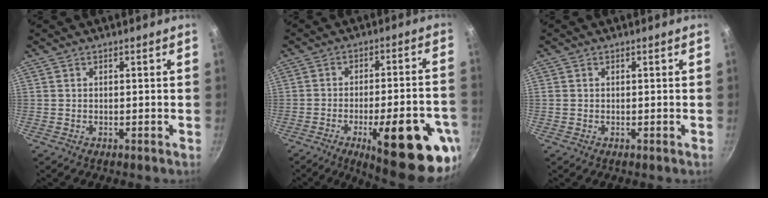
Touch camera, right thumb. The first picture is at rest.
{"total": 21.5, "force": [-8.9, 6.2, 18.6], "torque": [-0.216, 0.022, -0.115]}
{"total": 0.7, "force": [0.1, 0.7, 0.3], "torque": [-0.007, 0.003, 0.001]}